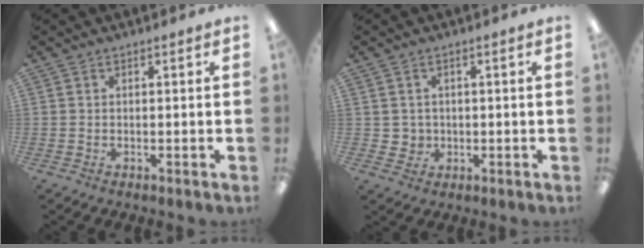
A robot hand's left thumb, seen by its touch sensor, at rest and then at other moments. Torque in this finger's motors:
{"motor_torque": [-0.07, 0.04, 0.03, -0.04, 0.00]}